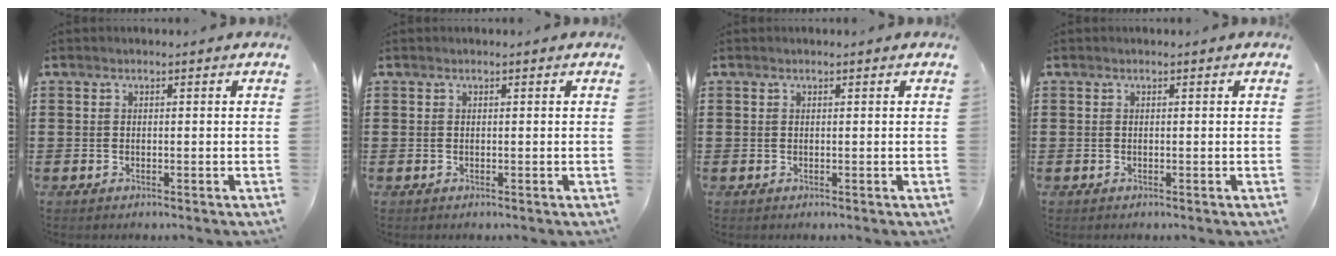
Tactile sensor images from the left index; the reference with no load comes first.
{"total": 0.0}
{"total": 0.0}
{"total": 0.0}